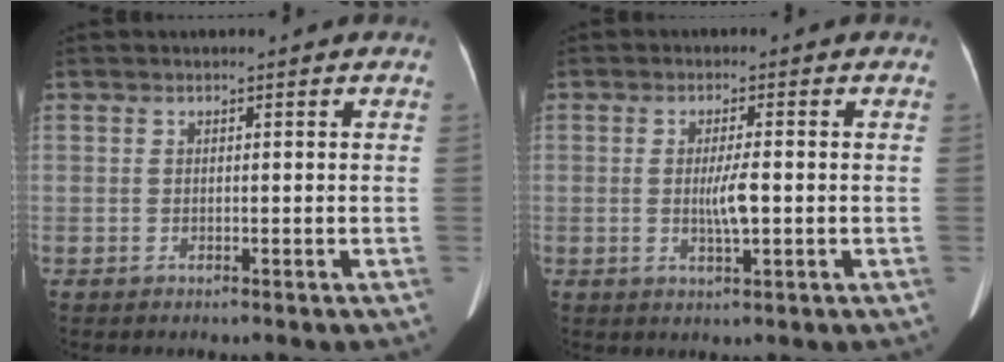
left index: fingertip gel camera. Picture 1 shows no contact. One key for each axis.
{"total": 3.8, "fx": -0.3, "fy": 0.3, "fz": 3.7, "tx": -0.073, "ty": -0.005, "tz": -0.004}